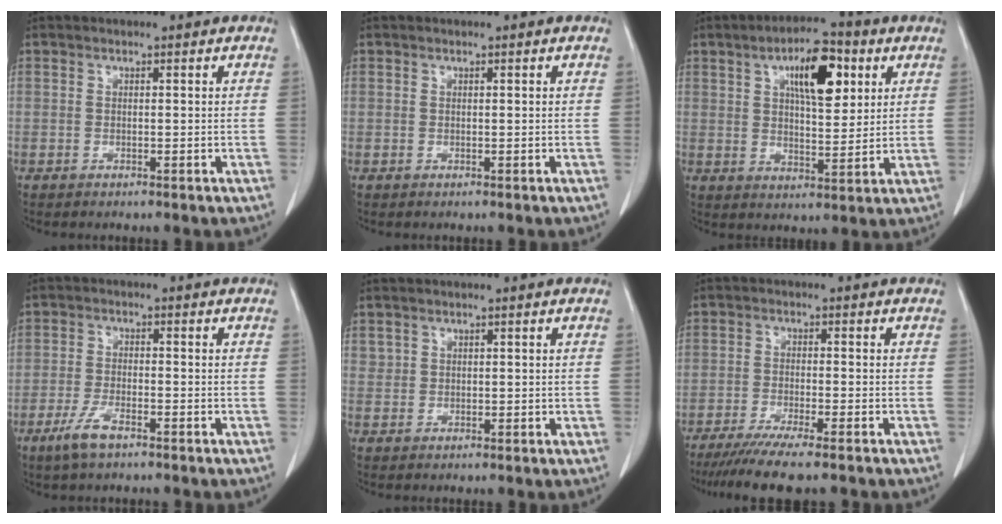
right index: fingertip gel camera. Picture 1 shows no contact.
{"total": 0.0}
{"total": 10.8, "force": [4.3, 3.7, 9.2], "torque": [-0.149, 0.014, 0.071]}
{"total": 4.4, "force": [-2.9, 1.0, 3.2], "torque": [-0.073, -0.006, -0.053]}
{"total": 1.2, "force": [0.8, 0.9, 0.2], "torque": [0.008, 0.002, 0.014]}
{"total": 9.1, "force": [-7.3, -0.1, 5.5], "torque": [-0.078, -0.022, -0.114]}